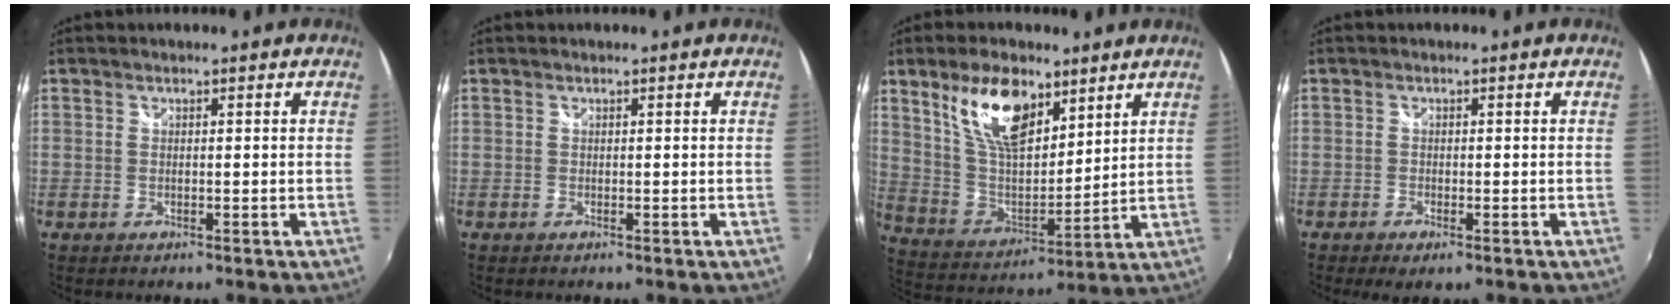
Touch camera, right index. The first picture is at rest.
{"total": 0.0}
{"total": 15.4, "force": [8.9, 7.2, 10.4], "torque": [-0.195, 0.007, 0.177]}
{"total": 2.7, "force": [-1.8, 1.0, 1.8], "torque": [-0.039, -0.011, -0.029]}